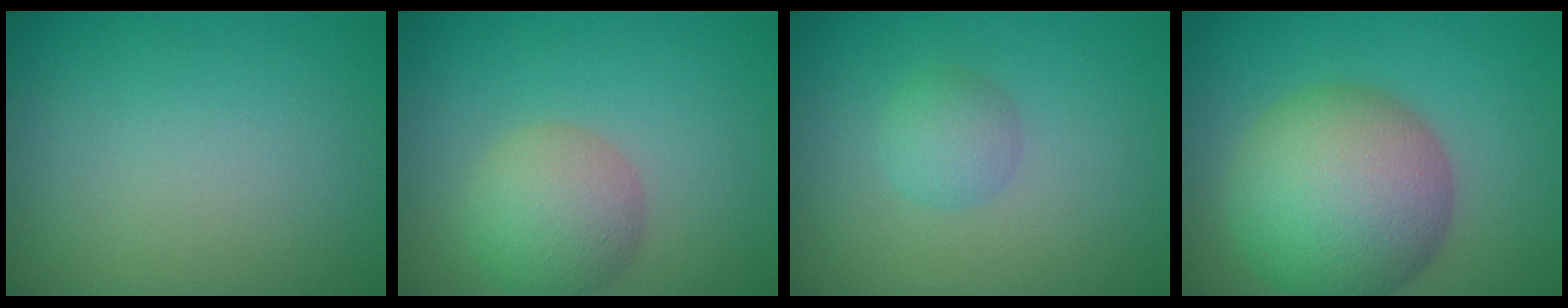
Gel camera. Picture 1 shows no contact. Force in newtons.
{"total": 4.4, "press": 4.3, "slide": 0.2}
{"total": 1.8, "press": 1.8, "slide": 0.0}
{"total": 10.4, "press": 10.4, "slide": 0.2}